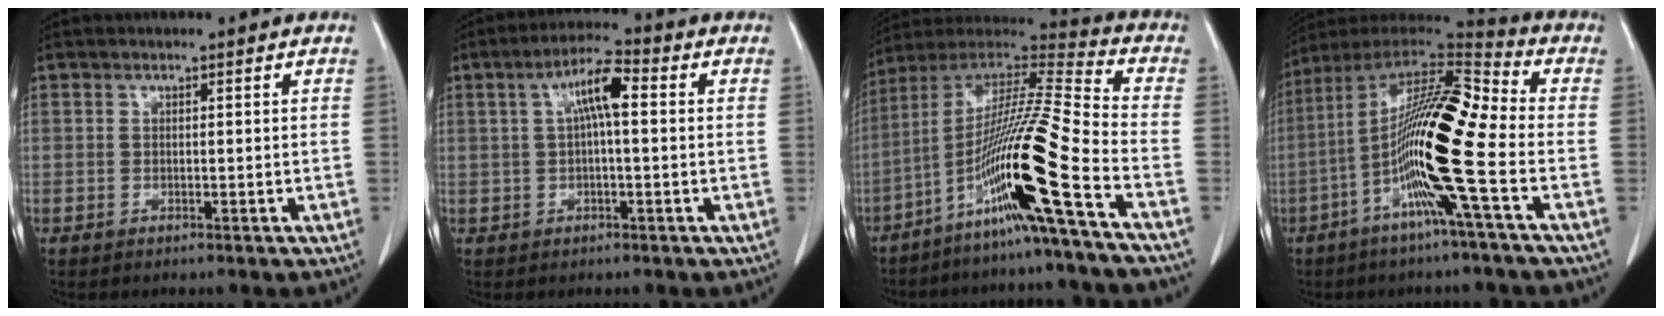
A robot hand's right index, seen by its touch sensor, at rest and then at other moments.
{"total": 6.3, "force": [1.2, 1.3, 6.1], "torque": [-0.114, 0.022, 0.019]}
{"total": 18.6, "force": [-8.3, -2.2, 16.5], "torque": [-0.323, -0.016, -0.158]}
{"total": 17.3, "force": [-4.6, -0.1, 16.7], "torque": [-0.312, 0.001, -0.099]}